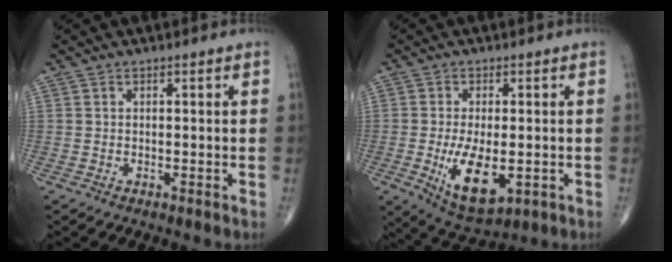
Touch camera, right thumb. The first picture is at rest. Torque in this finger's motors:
{"motor_torque": [-0.16, 0.47, 0.65, 0.42, 0.16]}